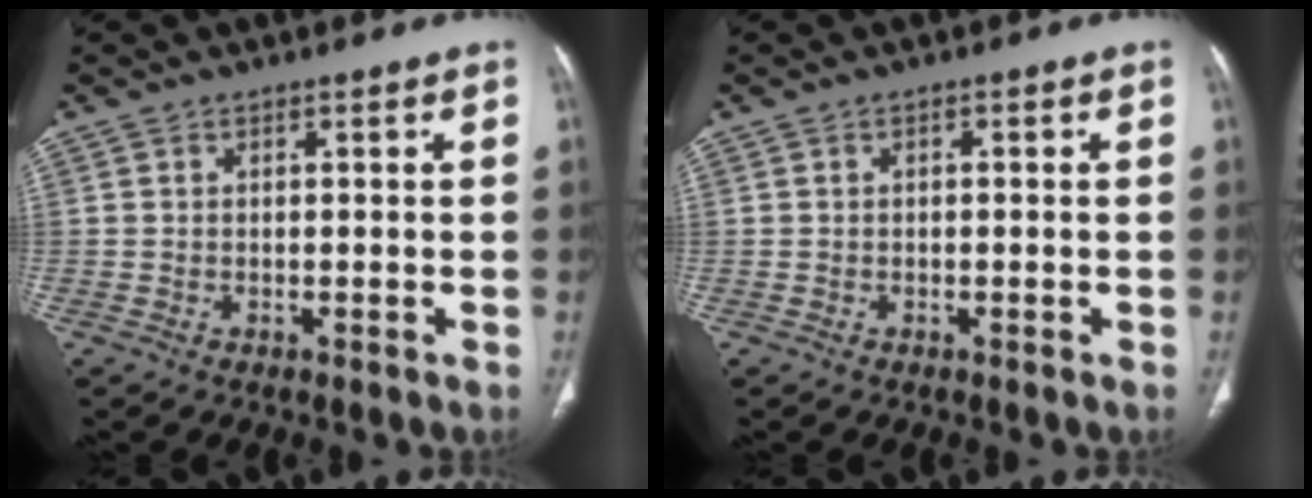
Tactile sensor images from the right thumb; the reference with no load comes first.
{"total": 0.8, "force": [0.2, 0.3, 0.7], "torque": [-0.015, 0.003, 0.002]}